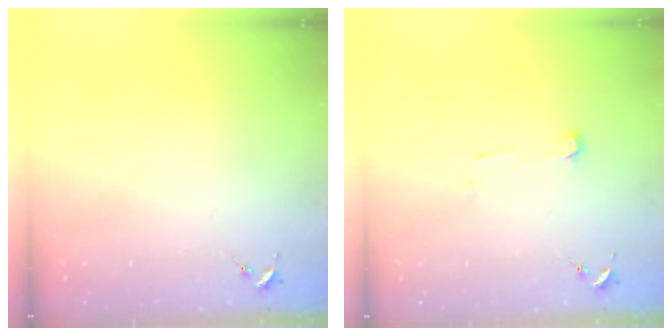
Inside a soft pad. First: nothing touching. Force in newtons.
{"total": 3.9, "press": 3.9, "slide": 0.5}